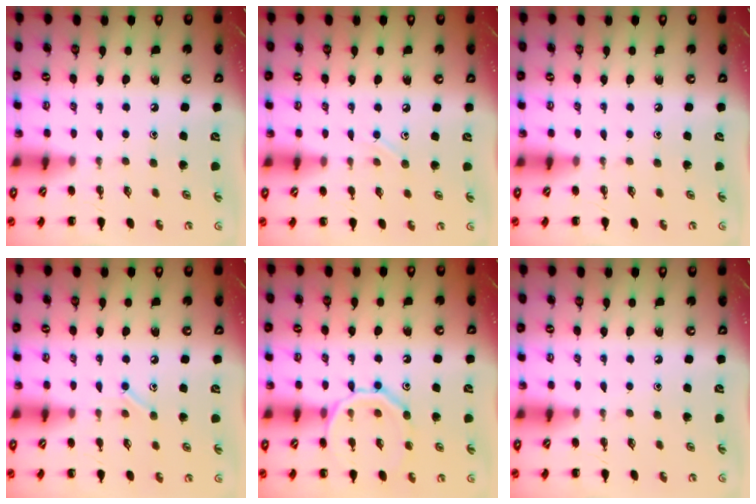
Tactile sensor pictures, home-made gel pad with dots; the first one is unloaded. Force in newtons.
{"total": 5.0, "press": 4.8, "slide": 1.4}
{"total": 0.0}
{"total": 6.2, "press": 6.1, "slide": 0.9}
{"total": 14.0, "press": 14.0, "slide": 1.2}
{"total": 0.0}